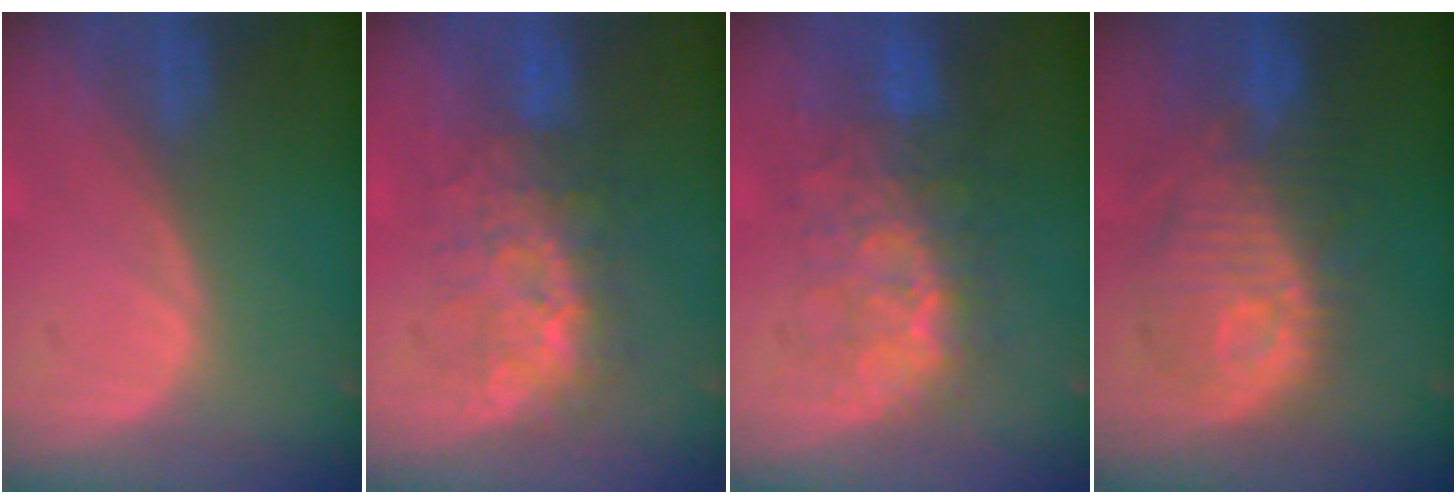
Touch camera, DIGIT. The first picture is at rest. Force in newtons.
{"total": 8.0, "press": 7.6, "slide": 2.4}
{"total": 9.7, "press": 8.8, "slide": 4.0}
{"total": 11.0, "press": 10.6, "slide": 3.1}